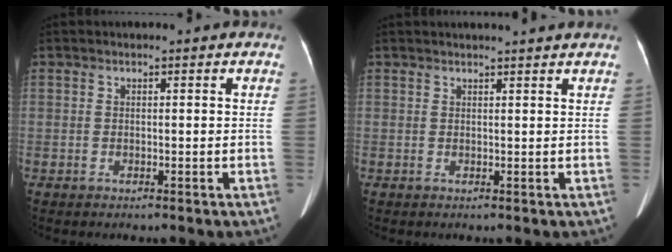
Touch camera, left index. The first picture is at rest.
{"total": 3.1, "force": [2.9, -0.6, 1.0], "torque": [-0.014, 0.007, 0.035]}